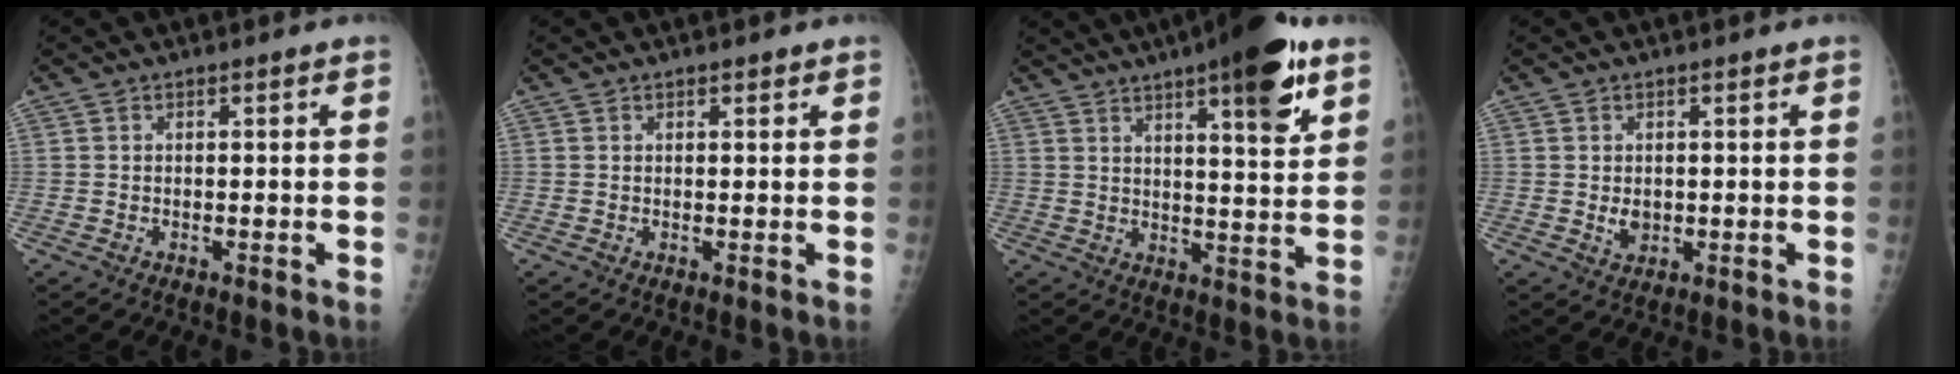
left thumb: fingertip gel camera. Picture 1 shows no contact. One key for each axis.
{"total": 1.0, "fx": 0.7, "fy": 0.5, "fz": 0.4, "tx": -0.002, "ty": -0.003, "tz": 0.008}
{"total": 15.0, "fx": 8.6, "fy": 3.5, "fz": 11.9, "tx": -0.151, "ty": -0.035, "tz": 0.120}
{"total": 2.4, "fx": 0.1, "fy": 1.9, "fz": 1.6, "tx": -0.019, "ty": -0.004, "tz": 0.009}